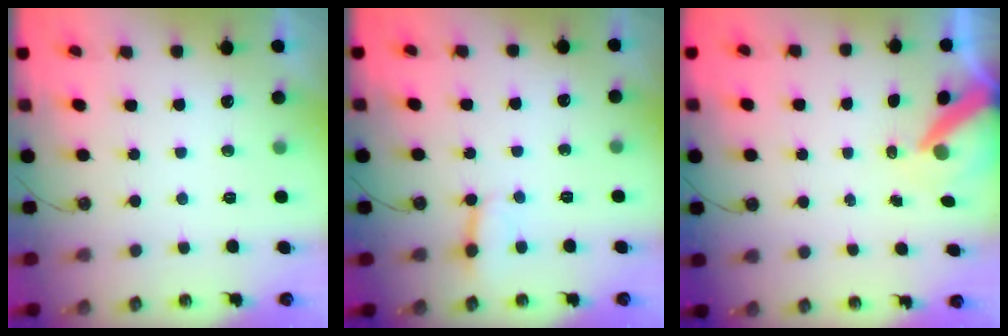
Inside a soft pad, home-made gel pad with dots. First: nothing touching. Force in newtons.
{"total": 2.8, "press": 2.8, "slide": 0.2}
{"total": 8.1, "press": 8.0, "slide": 1.1}